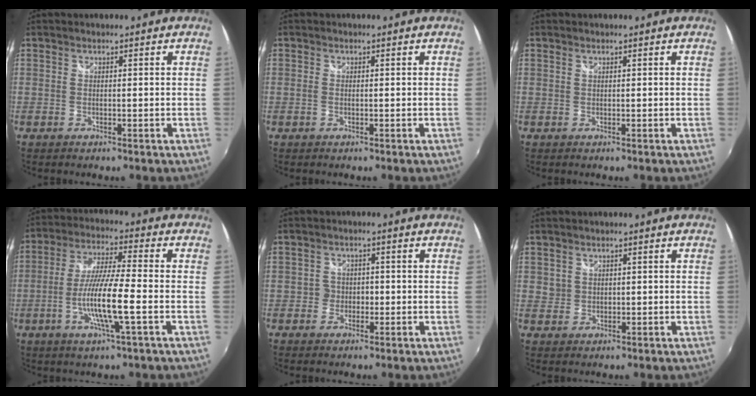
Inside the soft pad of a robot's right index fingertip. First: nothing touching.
{"total": 0.6, "force": [-0.2, 0.3, 0.4], "torque": [-0.012, -0.001, -0.005]}
{"total": 0.0}
{"total": 10.8, "force": [-3.3, 0.1, 10.2], "torque": [-0.204, -0.005, -0.064]}
{"total": 2.5, "force": [-1.0, 2.3, 0.2], "torque": [-0.003, 0.006, -0.020]}
{"total": 1.7, "force": [0.6, 1.6, 0.1], "torque": [0.006, 0.005, 0.010]}